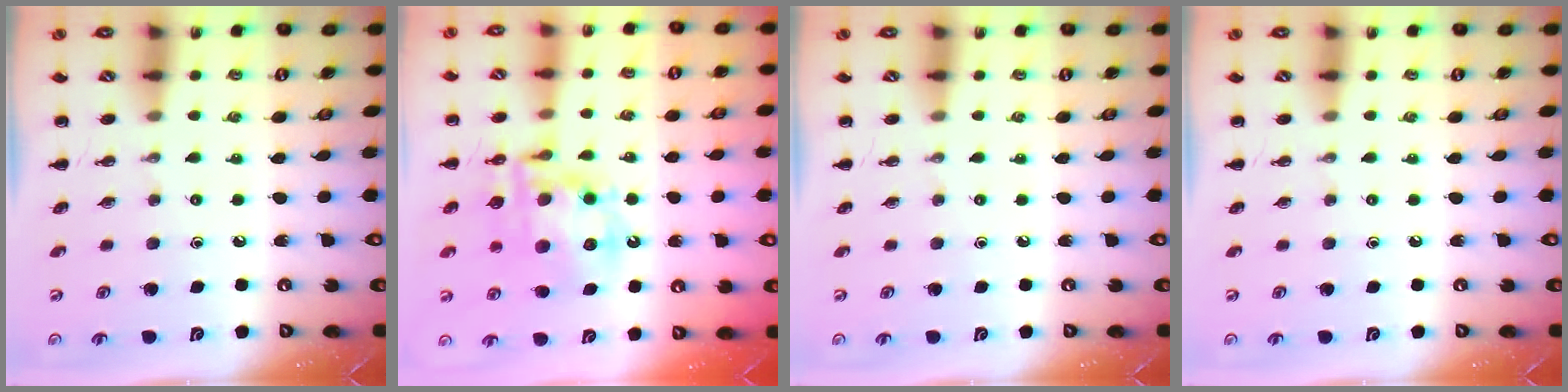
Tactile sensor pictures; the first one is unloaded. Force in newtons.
{"total": 15.4, "press": 15.1, "slide": 3.3}
{"total": 0.0}
{"total": 0.0}